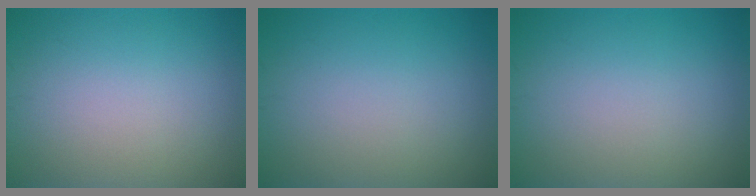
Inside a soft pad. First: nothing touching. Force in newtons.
{"total": 0.0}
{"total": 0.0}